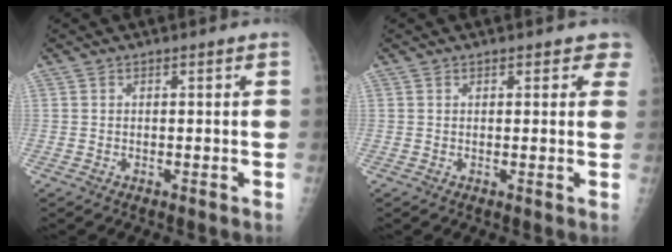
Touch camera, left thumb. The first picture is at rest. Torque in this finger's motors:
{"motor_torque": [-0.11, 0.08, -0.28, -0.33, 0.03]}